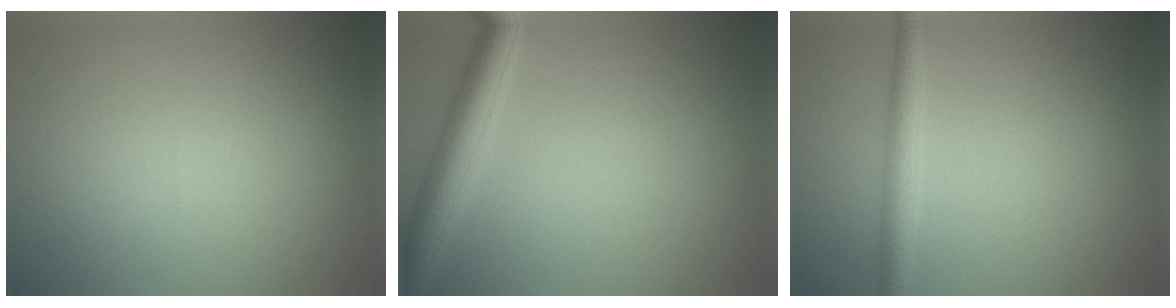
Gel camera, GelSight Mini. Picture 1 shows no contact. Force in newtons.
{"total": 4.2, "press": 4.2, "slide": 0.1}
{"total": 2.4, "press": 2.4, "slide": 0.0}